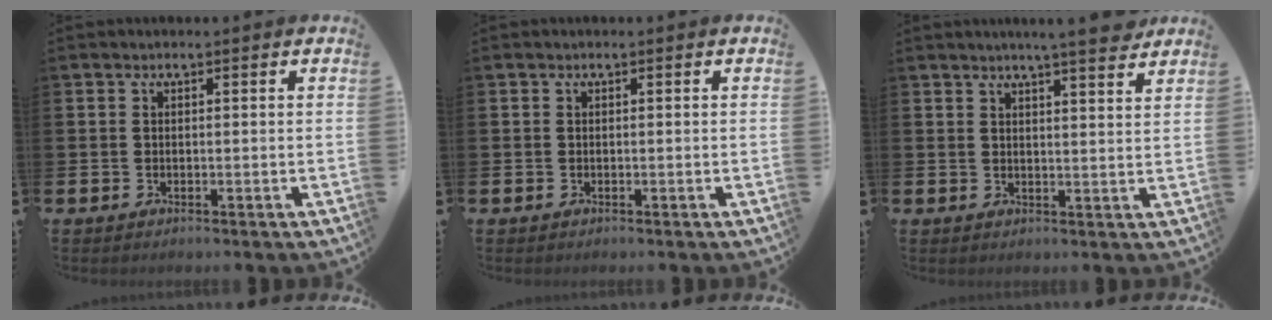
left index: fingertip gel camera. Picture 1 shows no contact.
{"total": 0.0}
{"total": 5.4, "force": [5.0, -0.5, 1.9], "torque": [-0.041, -0.022, 0.086]}